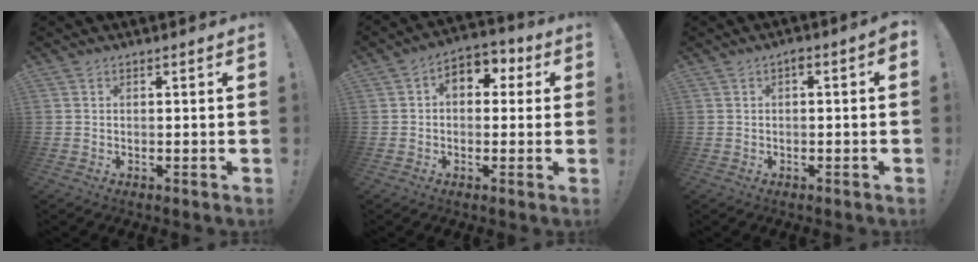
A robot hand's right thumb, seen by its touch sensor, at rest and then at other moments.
{"total": 7.3, "force": [1.6, 5.4, 4.6], "torque": [-0.062, 0.003, 0.032]}
{"total": 1.6, "force": [-0.7, 0.3, 1.4], "torque": [-0.028, 0.005, -0.013]}